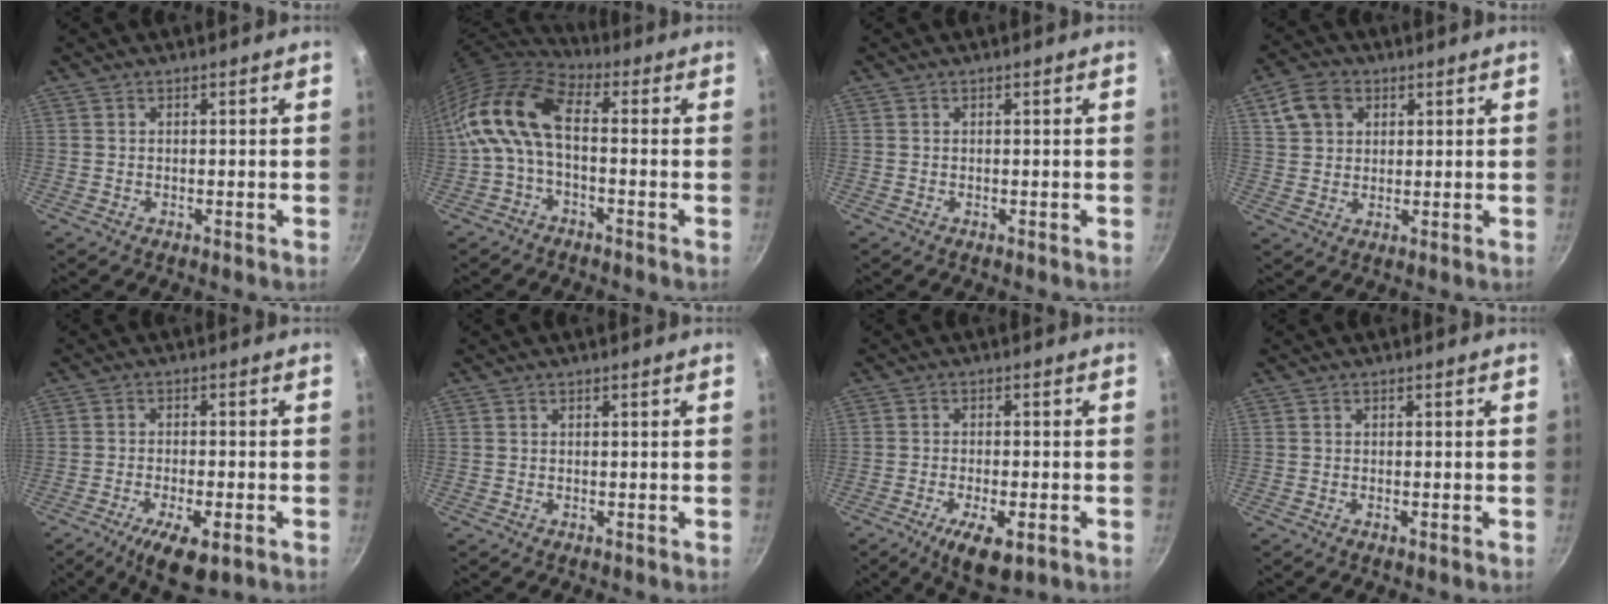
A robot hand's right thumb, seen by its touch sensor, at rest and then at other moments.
{"total": 13.0, "force": [-0.7, 7.0, 10.9], "torque": [-0.218, 0.034, -0.032]}
{"total": 0.0}
{"total": 7.2, "force": [2.9, 5.6, 3.5], "torque": [-0.048, 0.006, 0.050]}
{"total": 8.9, "force": [-4.4, 3.1, 7.1], "torque": [-0.120, 0.010, -0.069]}
{"total": 0.0}
{"total": 8.0, "force": [-3.6, 2.9, 6.5], "torque": [-0.106, 0.008, -0.055]}
{"total": 0.7, "force": [-0.3, 0.1, 0.6], "torque": [-0.012, 0.002, -0.007]}